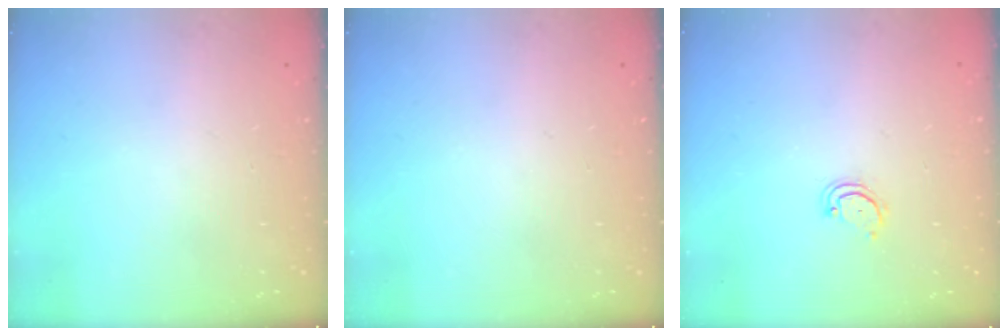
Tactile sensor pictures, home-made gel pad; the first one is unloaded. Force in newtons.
{"total": 0.0}
{"total": 3.3, "press": 3.3, "slide": 0.3}